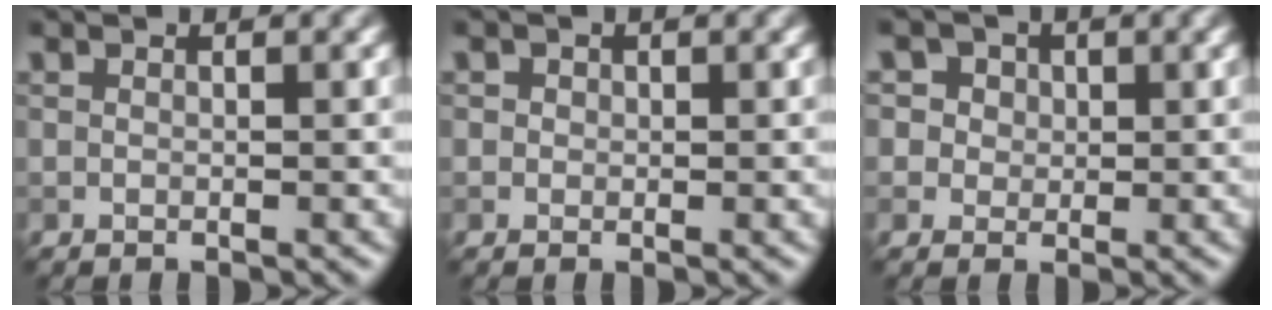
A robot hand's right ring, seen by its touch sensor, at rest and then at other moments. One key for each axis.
{"total": 0.7, "fx": 0.2, "fy": 0.7, "fz": 0.2, "tx": 0.002, "ty": -0.003, "tz": -0.001}
{"total": 5.6, "fx": 2.8, "fy": 4.3, "fz": 2.1, "tx": -0.026, "ty": 0.017, "tz": 0.025}